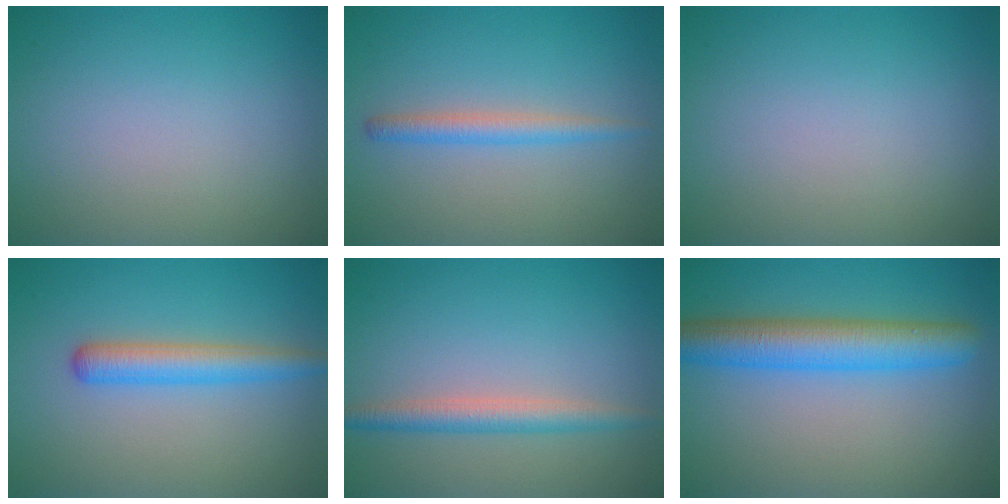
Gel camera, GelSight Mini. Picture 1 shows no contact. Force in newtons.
{"total": 2.1, "press": 2.1, "slide": 0.1}
{"total": 0.0}
{"total": 3.4, "press": 3.4, "slide": 0.2}
{"total": 2.7, "press": 2.7, "slide": 0.0}
{"total": 6.3, "press": 6.3, "slide": 0.2}